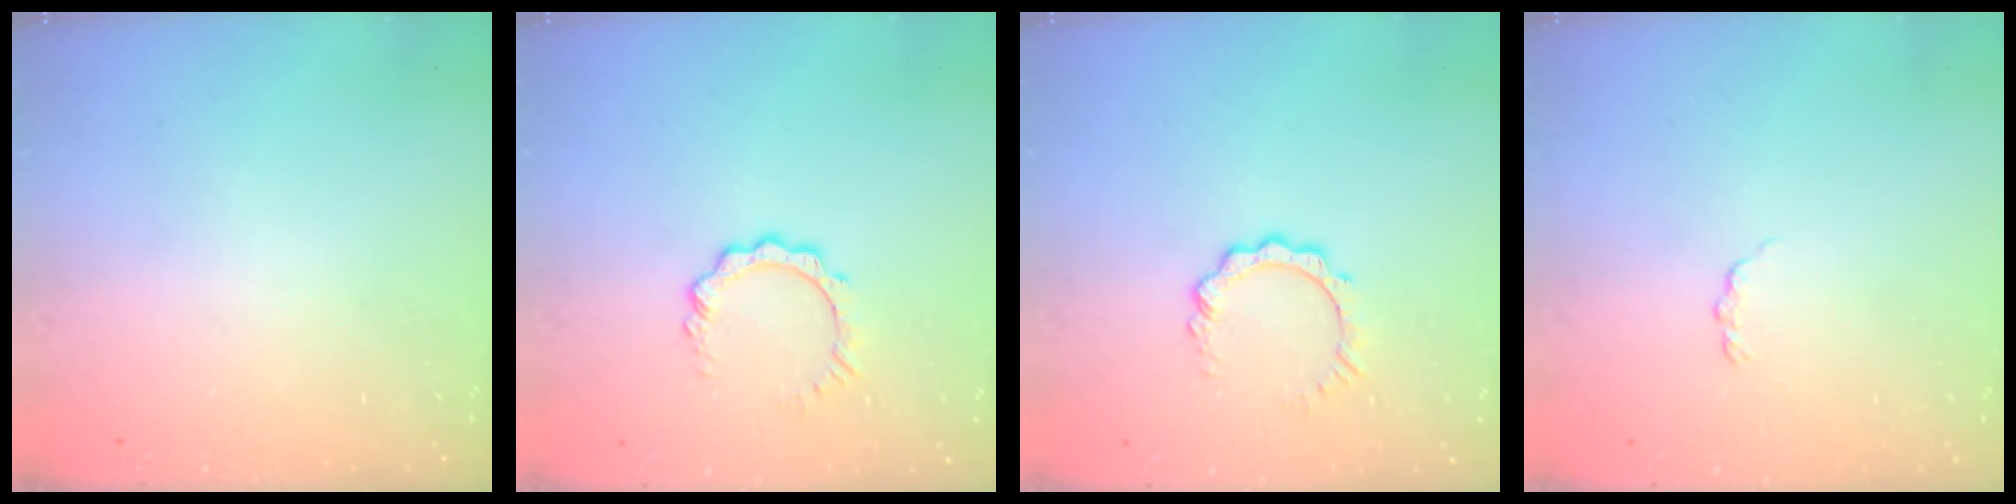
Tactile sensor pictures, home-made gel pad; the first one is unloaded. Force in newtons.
{"total": 5.9, "press": 5.9, "slide": 0.5}
{"total": 5.9, "press": 5.9, "slide": 0.5}
{"total": 2.8, "press": 2.7, "slide": 0.4}